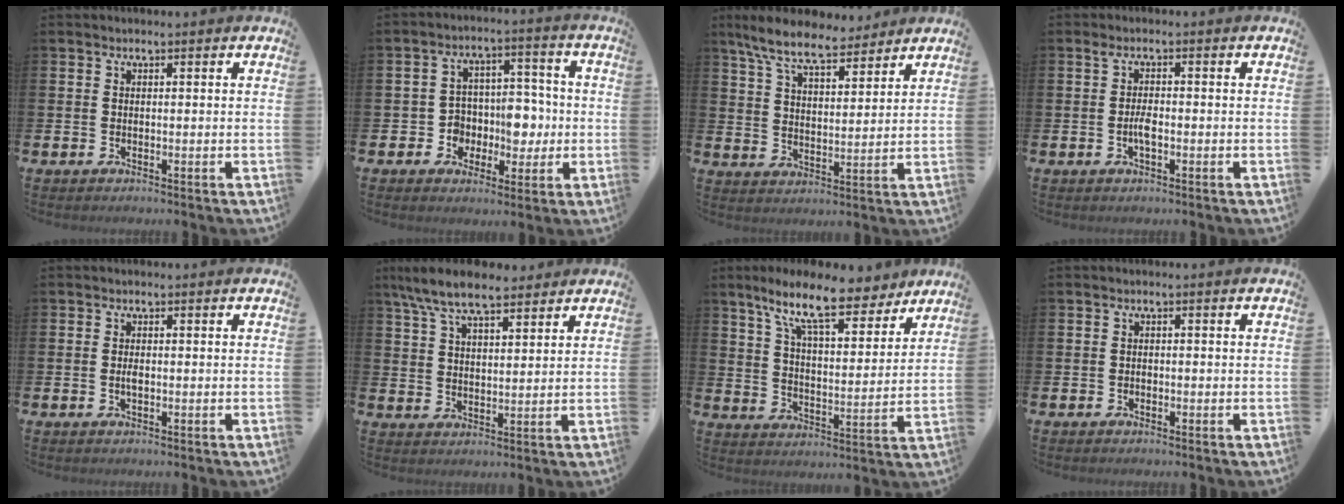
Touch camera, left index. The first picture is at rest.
{"total": 6.4, "force": [-0.9, 5.6, 2.8], "torque": [-0.057, 0.007, -0.019]}
{"total": 8.7, "force": [7.7, 2.1, 3.3], "torque": [-0.098, -0.027, 0.141]}
{"total": 2.5, "force": [-0.3, 0.8, 2.3], "torque": [-0.043, 0.002, -0.007]}
{"total": 1.3, "force": [-0.3, 0.5, 1.1], "torque": [-0.020, 0.001, -0.006]}
{"total": 8.1, "force": [7.1, 2.0, 3.3], "torque": [-0.084, -0.020, 0.130]}
{"total": 12.1, "force": [9.6, 3.1, 6.8], "torque": [-0.142, -0.042, 0.165]}
{"total": 0.7, "force": [-0.4, 0.5, 0.2], "torque": [-0.011, 0.005, -0.008]}